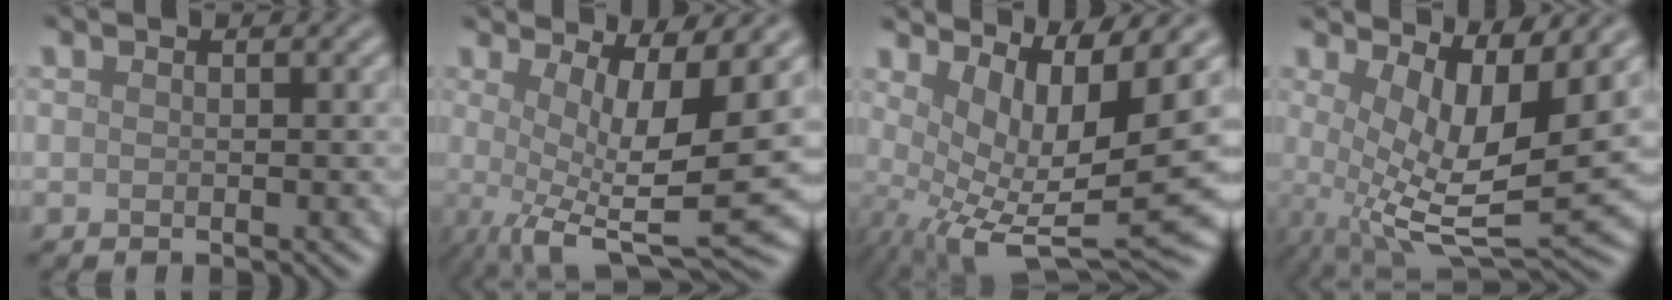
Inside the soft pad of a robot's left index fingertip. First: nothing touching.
{"total": 9.3, "force": [-0.2, 2.4, 9.0], "torque": [-0.145, -0.013, -0.003]}
{"total": 10.1, "force": [0.7, 2.5, 9.8], "torque": [-0.160, -0.004, 0.025]}
{"total": 9.4, "force": [1.5, 3.1, 8.8], "torque": [-0.155, -0.012, 0.031]}